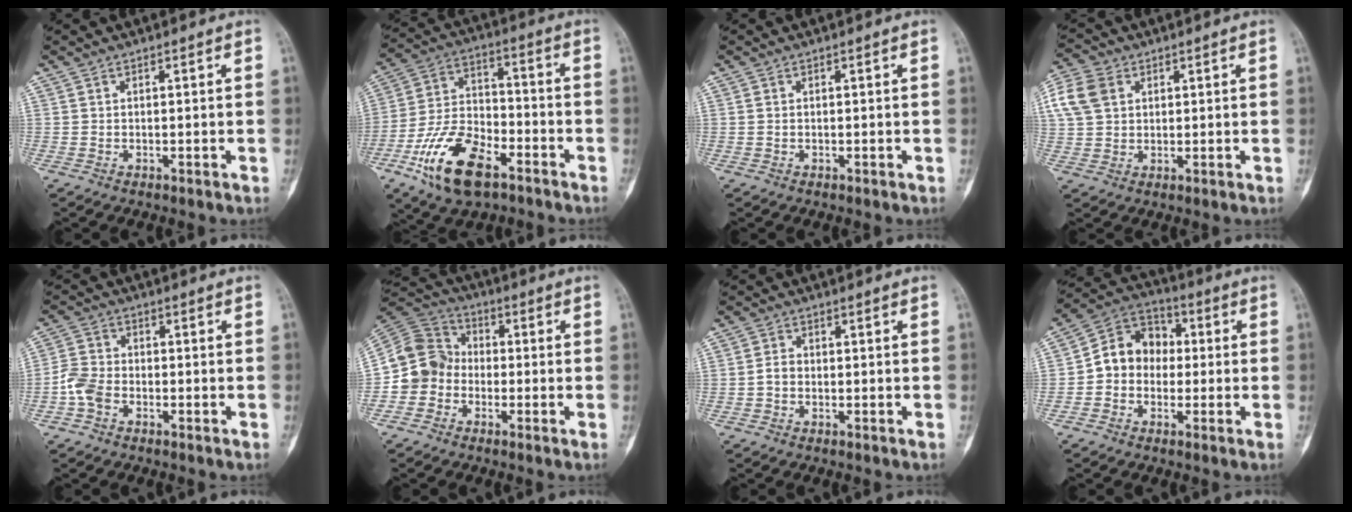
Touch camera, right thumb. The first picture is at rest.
{"total": 16.5, "force": [-8.8, 8.2, 11.3], "torque": [-0.204, 0.045, -0.160]}
{"total": 0.6, "force": [0.1, 0.4, -0.4], "torque": [0.005, 0.000, 0.000]}
{"total": 9.0, "force": [3.2, 6.7, 5.2], "torque": [-0.108, 0.008, 0.063]}
{"total": 5.0, "force": [-2.1, 3.8, 2.5], "torque": [-0.050, 0.014, -0.050]}
{"total": 10.0, "force": [-2.4, 9.2, 3.0], "torque": [-0.039, 0.040, -0.060]}
{"total": 2.0, "force": [-0.6, 1.5, 1.2], "torque": [-0.013, 0.007, -0.015]}
{"total": 10.3, "force": [-0.5, 8.6, 5.6], "torque": [-0.062, 0.039, -0.024]}